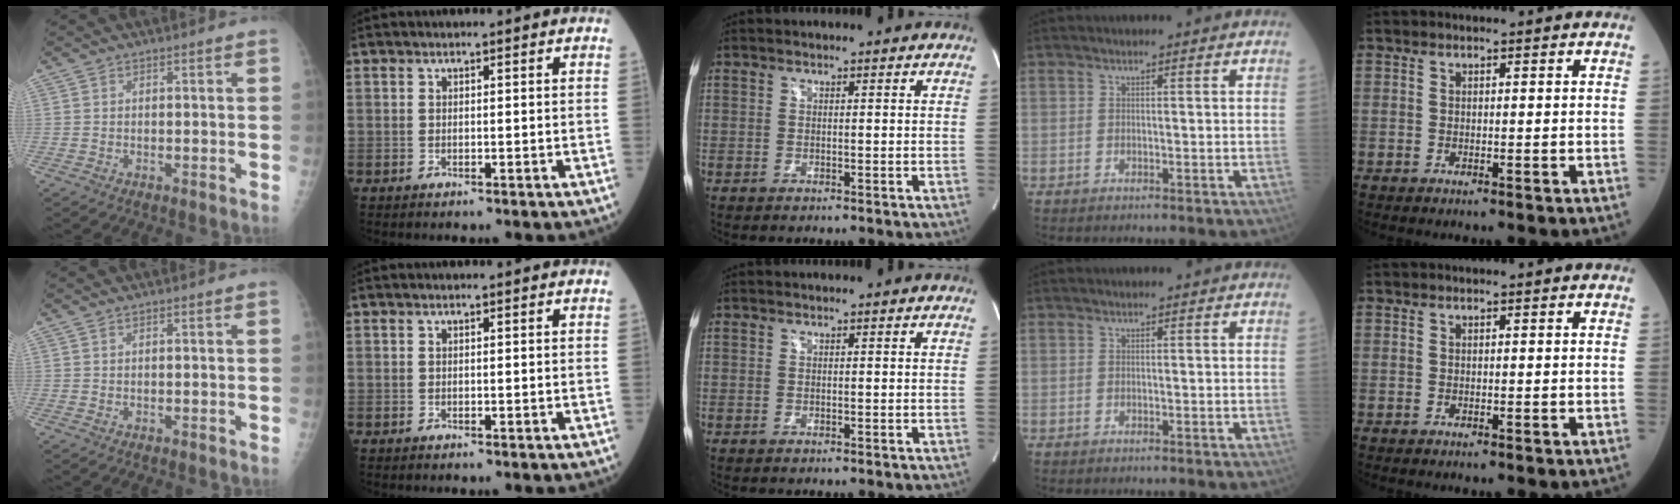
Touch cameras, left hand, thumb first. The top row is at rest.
{}